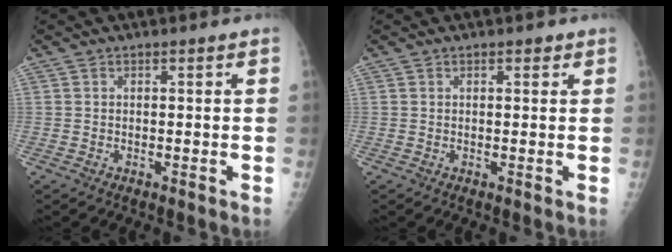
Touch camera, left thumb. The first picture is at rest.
{"total": 1.1, "force": [0.6, 0.6, 0.7], "torque": [-0.001, 0.000, 0.004]}